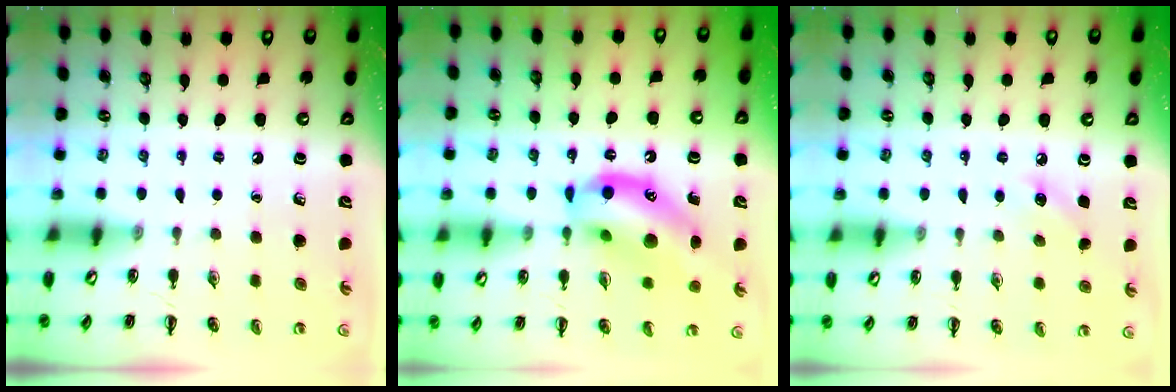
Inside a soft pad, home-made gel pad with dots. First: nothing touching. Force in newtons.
{"total": 16.4, "press": 15.9, "slide": 4.0}
{"total": 5.3, "press": 5.0, "slide": 1.6}